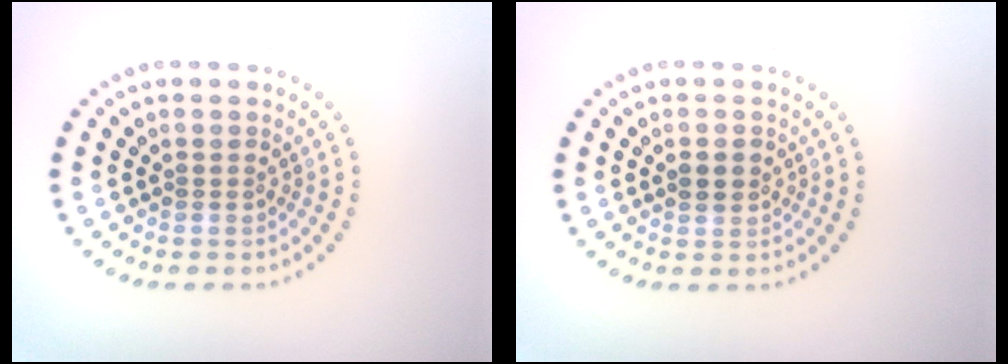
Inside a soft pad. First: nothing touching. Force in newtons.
{"total": 1.2, "press": 1.2, "slide": 0.1}